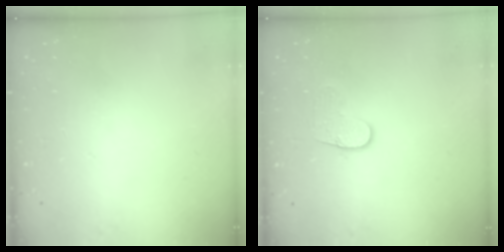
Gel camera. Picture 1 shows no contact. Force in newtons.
{"total": 7.0, "press": 7.0, "slide": 0.7}